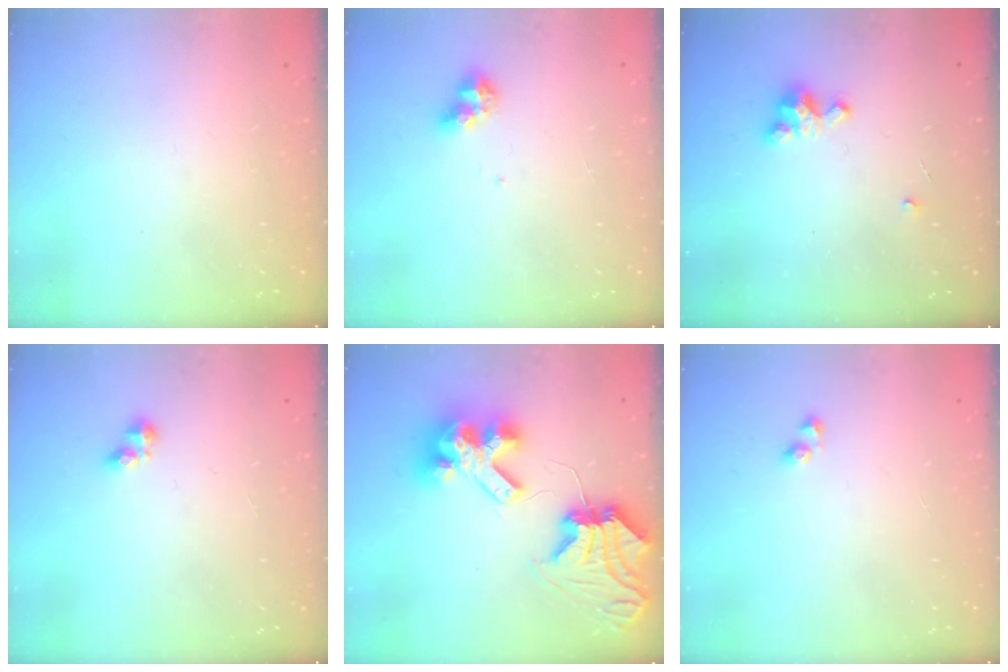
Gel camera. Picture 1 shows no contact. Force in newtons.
{"total": 6.9, "press": 6.9, "slide": 0.2}
{"total": 3.3, "press": 3.3, "slide": 0.3}
{"total": 3.6, "press": 3.6, "slide": 0.3}
{"total": 15.3, "press": 15.2, "slide": 1.9}
{"total": 2.0, "press": 1.7, "slide": 1.0}